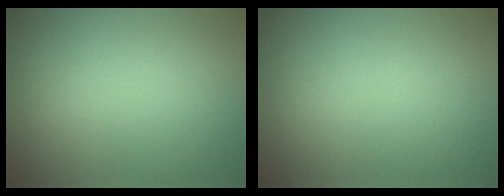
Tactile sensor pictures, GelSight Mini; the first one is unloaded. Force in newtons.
{"total": 0.0}